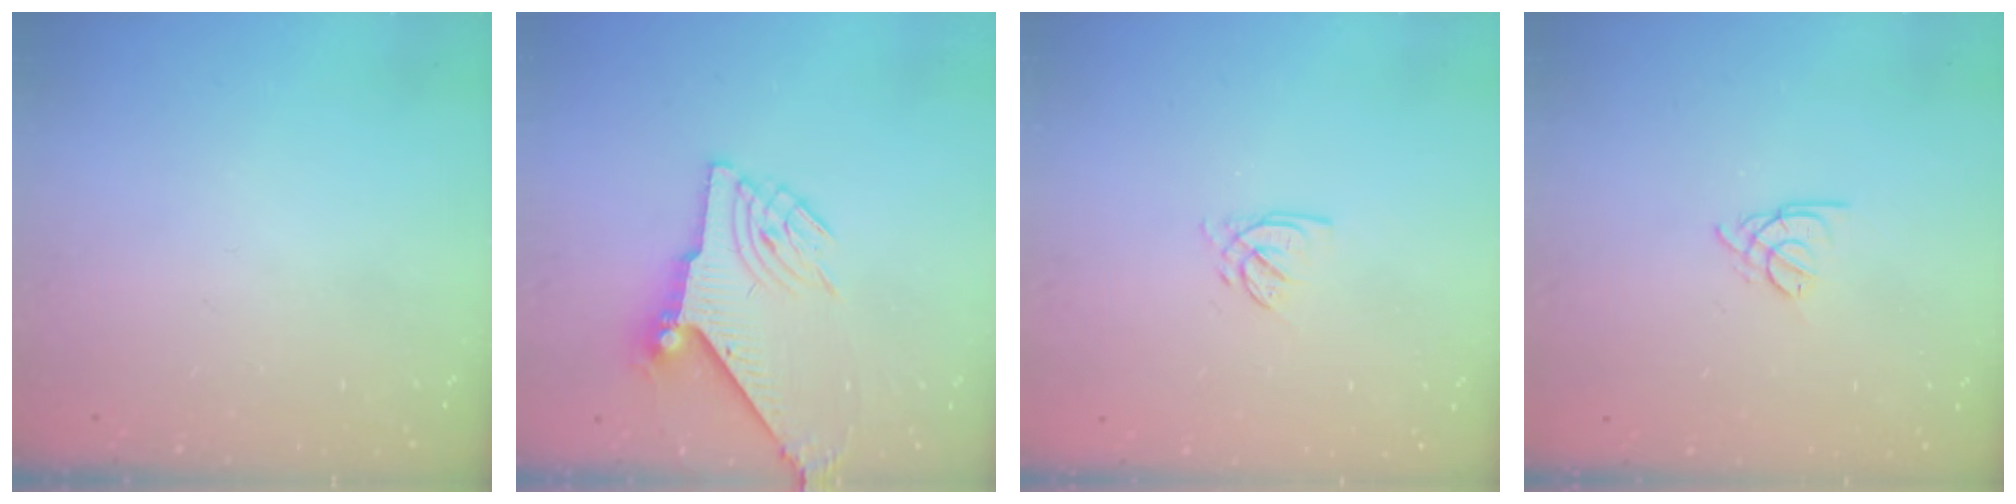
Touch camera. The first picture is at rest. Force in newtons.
{"total": 9.6, "press": 9.5, "slide": 1.0}
{"total": 2.5, "press": 2.5, "slide": 0.3}
{"total": 2.7, "press": 2.6, "slide": 0.5}